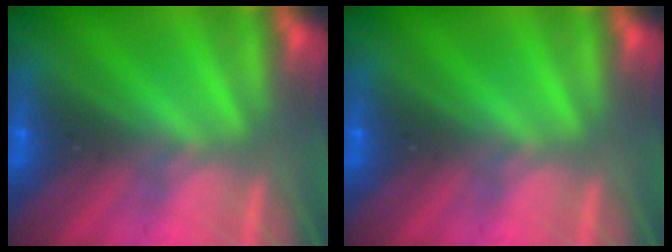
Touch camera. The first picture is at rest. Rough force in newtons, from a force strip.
{"total": 0.0}